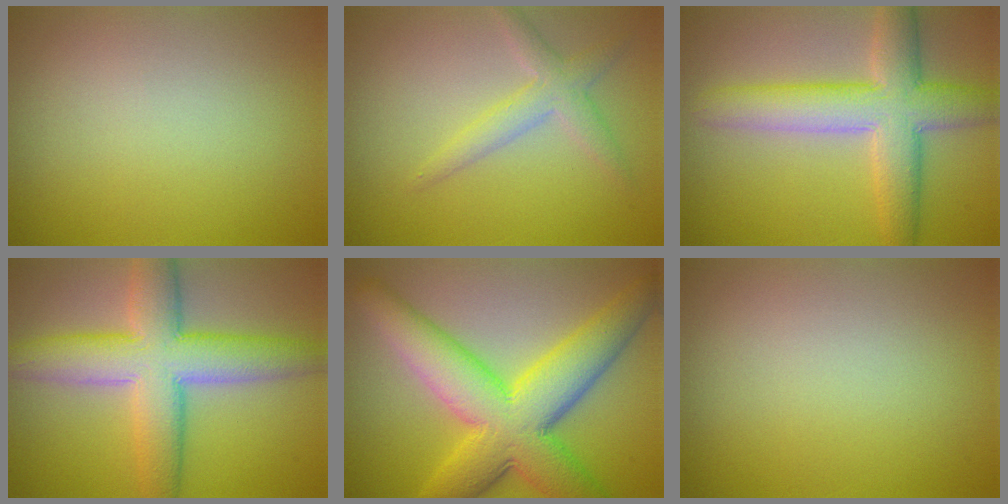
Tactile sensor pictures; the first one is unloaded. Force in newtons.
{"total": 2.5, "press": 2.5, "slide": 0.1}
{"total": 6.9, "press": 6.9, "slide": 0.2}
{"total": 8.4, "press": 8.4, "slide": 0.3}
{"total": 10.4, "press": 10.4, "slide": 0.1}
{"total": 0.0}